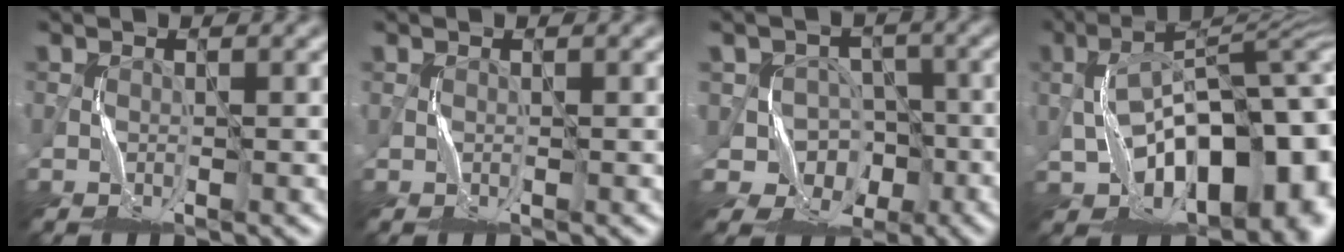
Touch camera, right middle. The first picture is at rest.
{"total": 0.0}
{"total": 7.9, "force": [-2.2, 7.0, 2.8], "torque": [-0.023, 0.013, -0.060]}
{"total": 15.7, "force": [-3.7, 8.5, 12.7], "torque": [-0.173, 0.009, -0.055]}